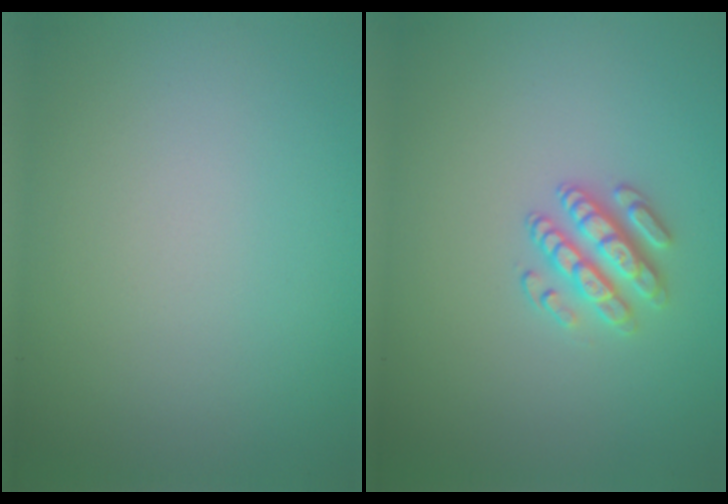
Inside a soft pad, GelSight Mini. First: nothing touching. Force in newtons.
{"total": 2.7, "press": 2.5, "slide": 1.0}